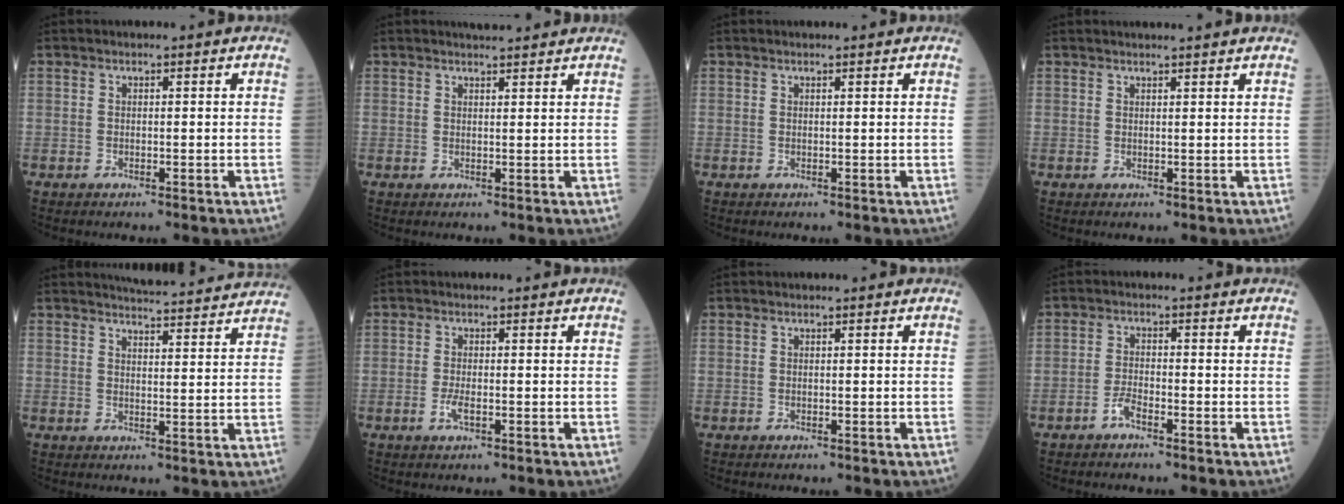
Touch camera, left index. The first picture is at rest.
{"total": 3.5, "force": [3.3, 0.2, 1.1], "torque": [-0.020, 0.013, 0.044]}
{"total": 1.3, "force": [1.2, -0.1, 0.4], "torque": [-0.006, 0.006, 0.018]}
{"total": 5.3, "force": [4.9, -0.3, 1.8], "torque": [-0.022, 0.021, 0.054]}
{"total": 12.6, "force": [12.2, 0.5, 3.3], "torque": [-0.044, -0.001, 0.144]}
{"total": 1.9, "force": [-0.7, 0.5, 1.7], "torque": [-0.040, -0.004, -0.014]}
{"total": 0.0}
{"total": 2.2, "force": [-1.6, 0.3, 1.4], "torque": [-0.032, -0.001, -0.034]}